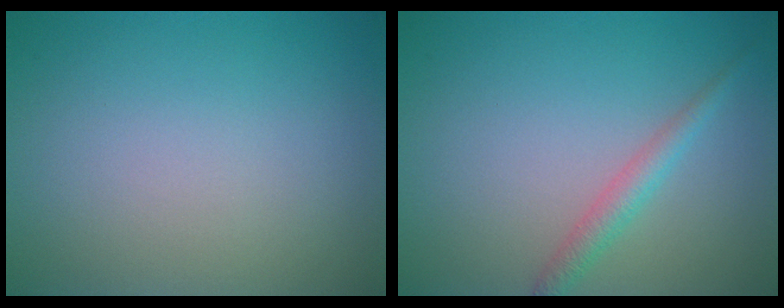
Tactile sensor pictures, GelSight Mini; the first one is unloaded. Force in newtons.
{"total": 1.9, "press": 1.9, "slide": 0.1}